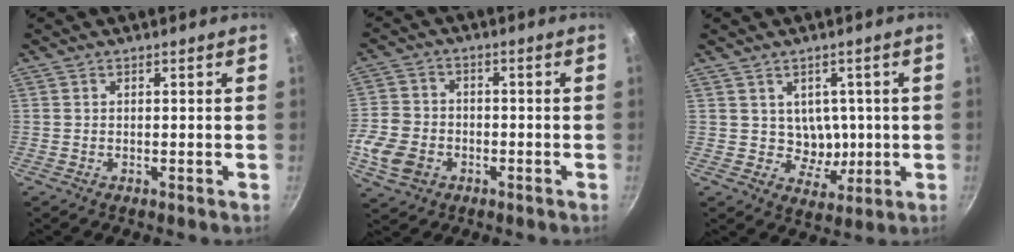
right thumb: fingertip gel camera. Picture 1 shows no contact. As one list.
[{"total": 10.5, "force": [-3.7, 8.2, 5.3], "torque": [-0.103, 0.026, -0.077]}, {"total": 7.7, "force": [1.1, 6.4, 4.3], "torque": [-0.026, -0.017, 0.023]}]